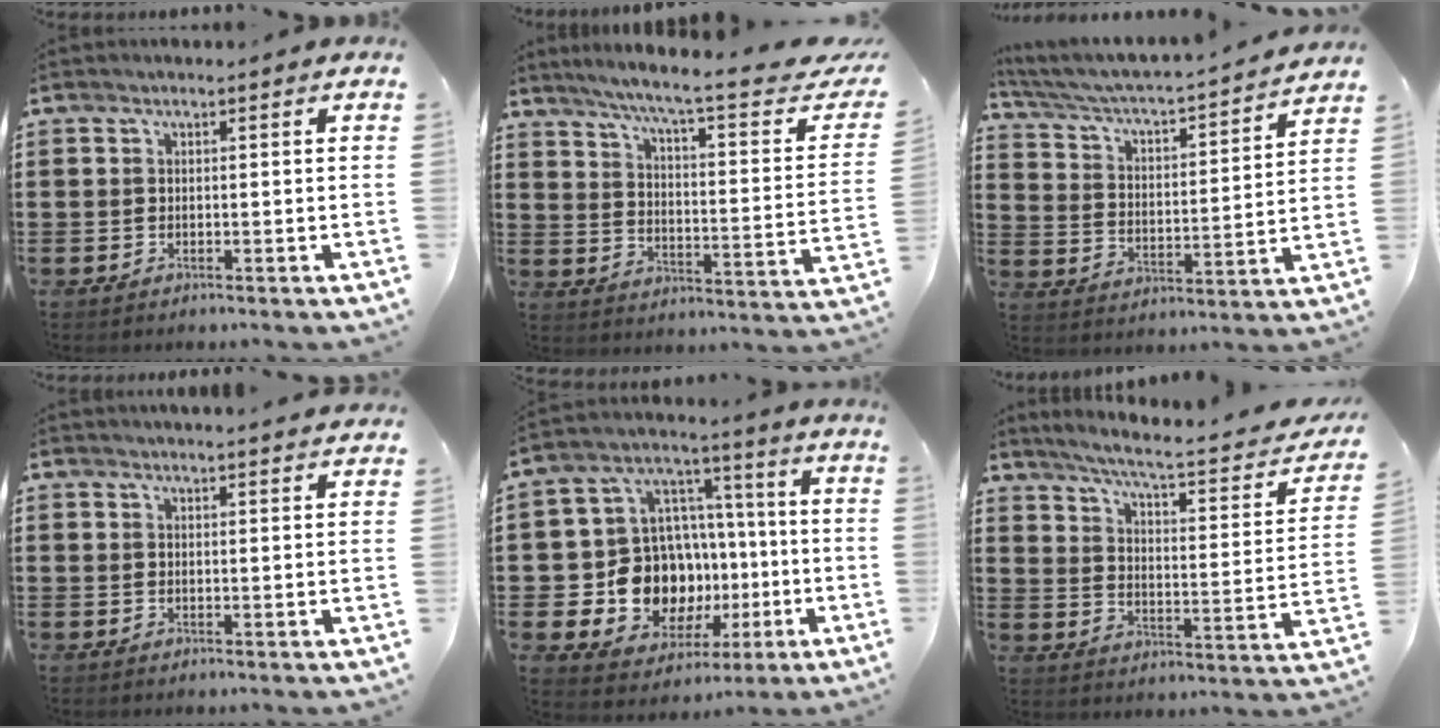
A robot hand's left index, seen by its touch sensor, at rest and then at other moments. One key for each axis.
{"total": 8.0, "fx": 5.9, "fy": -0.2, "fz": 5.4, "tx": -0.117, "ty": -0.042, "tz": 0.089}
{"total": 3.1, "fx": 2.9, "fy": 0.1, "fz": 1.2, "tx": -0.042, "ty": -0.036, "tz": 0.036}
{"total": 2.1, "fx": 2.0, "fy": -0.3, "fz": 0.1, "tx": -0.007, "ty": -0.004, "tz": 0.040}
{"total": 13.4, "fx": -2.4, "fy": 12.1, "fz": 5.2, "tx": -0.135, "ty": 0.003, "tz": -0.031}
{"total": 5.7, "fx": 4.3, "fy": 0.1, "fz": 3.7, "tx": -0.091, "ty": -0.033, "tz": 0.064}